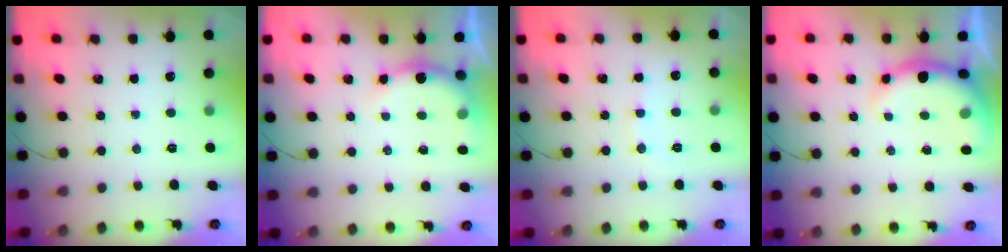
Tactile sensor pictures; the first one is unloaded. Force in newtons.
{"total": 5.3, "press": 5.3, "slide": 0.1}
{"total": 7.4, "press": 7.2, "slide": 1.5}
{"total": 6.5, "press": 6.4, "slide": 1.2}